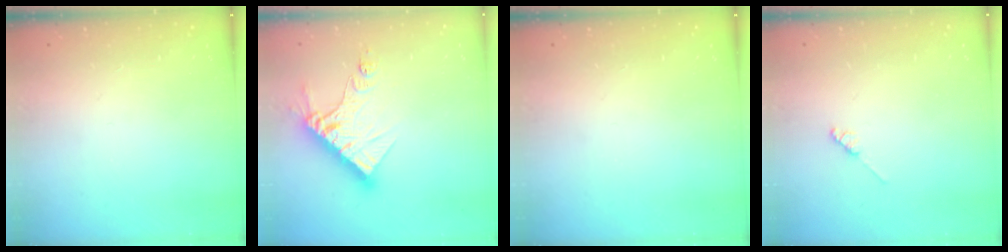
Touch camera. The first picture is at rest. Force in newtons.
{"total": 14.0, "press": 13.9, "slide": 1.7}
{"total": 0.0}
{"total": 2.0, "press": 1.9, "slide": 0.3}